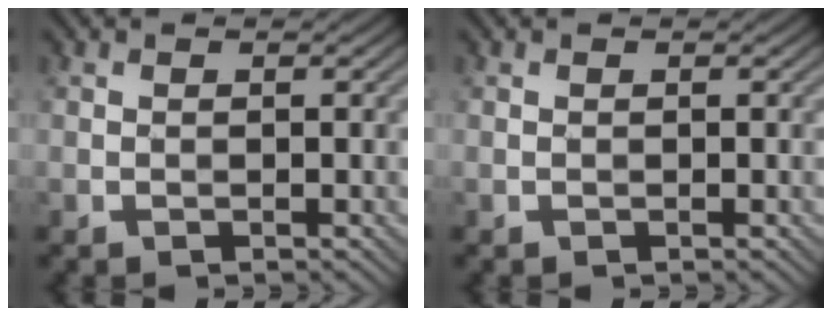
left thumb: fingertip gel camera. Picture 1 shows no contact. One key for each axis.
{"total": 0.0}